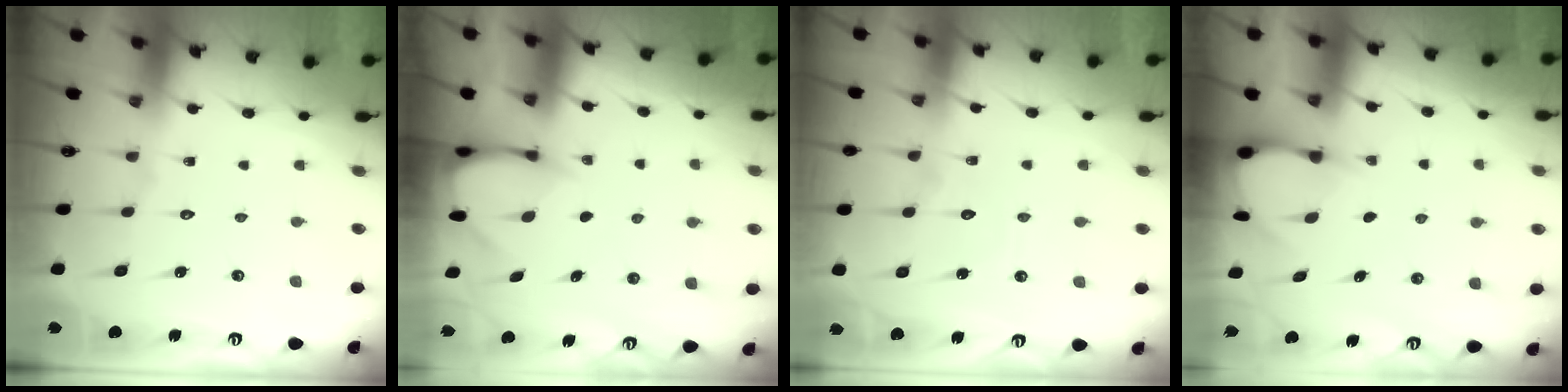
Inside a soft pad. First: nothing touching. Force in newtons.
{"total": 3.4, "press": 3.3, "slide": 0.3}
{"total": 4.6, "press": 4.6, "slide": 0.3}
{"total": 3.3, "press": 3.2, "slide": 0.4}